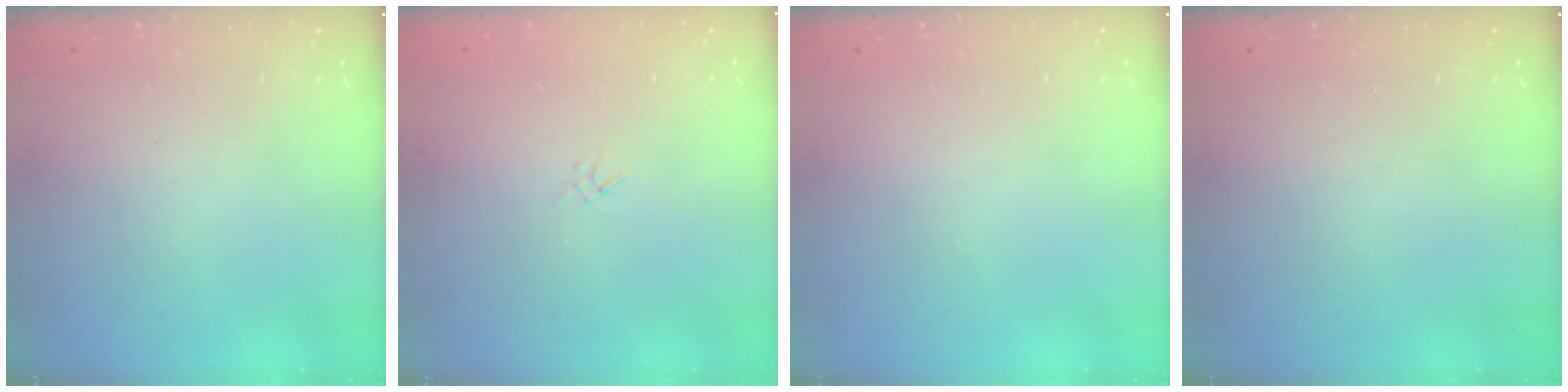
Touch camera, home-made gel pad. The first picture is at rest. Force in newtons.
{"total": 1.0, "press": 0.9, "slide": 0.4}
{"total": 0.0}
{"total": 0.0}